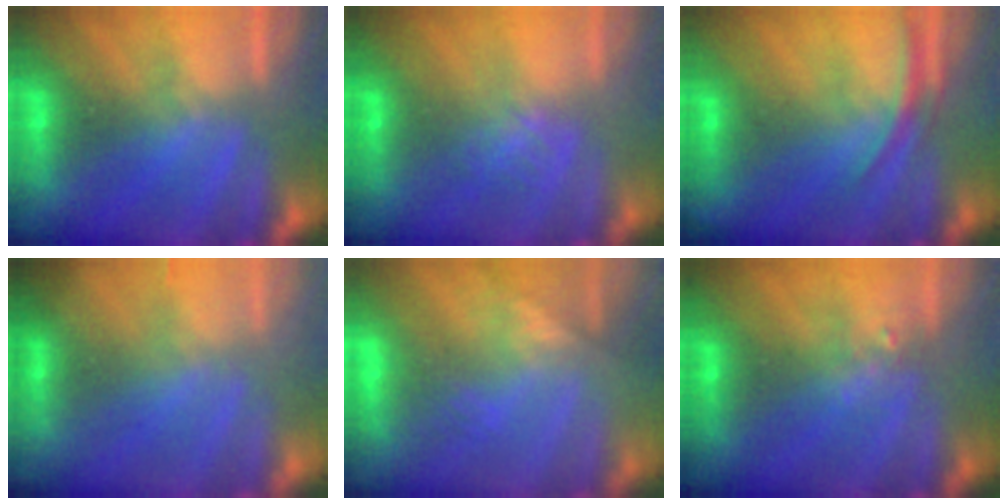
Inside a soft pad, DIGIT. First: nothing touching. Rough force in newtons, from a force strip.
{"total": 1.3}
{"total": 2.8}
{"total": 2.7}
{"total": 2.7}
{"total": 2.3}